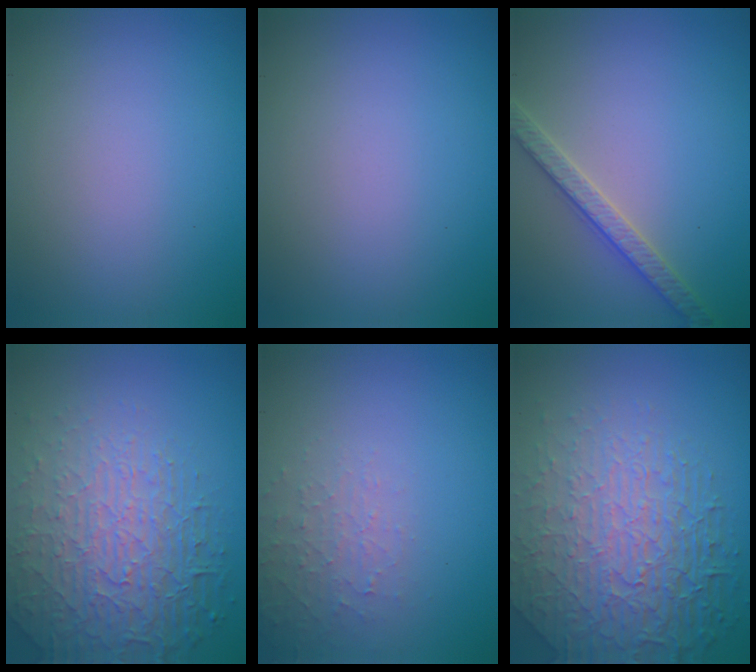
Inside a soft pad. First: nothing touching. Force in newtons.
{"total": 0.0}
{"total": 2.7, "press": 2.7, "slide": 0.1}
{"total": 7.5, "press": 5.4, "slide": 5.2}
{"total": 2.1, "press": 2.0, "slide": 0.5}
{"total": 8.4, "press": 5.9, "slide": 6.0}